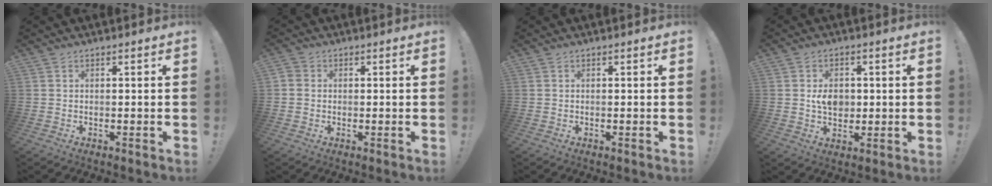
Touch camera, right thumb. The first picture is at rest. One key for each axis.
{"total": 2.7, "fx": -0.1, "fy": 2.5, "fz": 1.0, "tx": -0.011, "ty": 0.005, "tz": -0.002}
{"total": 0.0}
{"total": 6.4, "fx": 0.1, "fy": 4.8, "fz": 4.3, "tx": -0.045, "ty": 0.001, "tz": 0.001}